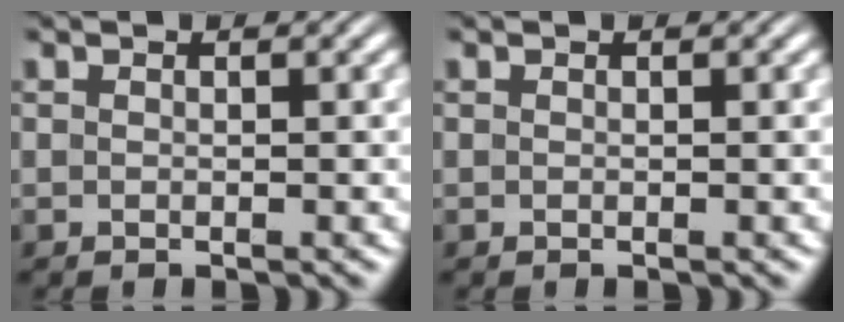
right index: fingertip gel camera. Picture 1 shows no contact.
{"total": 0.0}